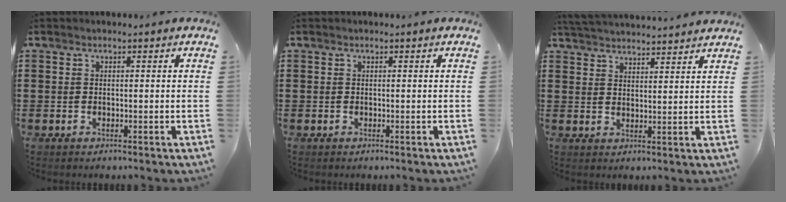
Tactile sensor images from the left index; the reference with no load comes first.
{"total": 0.0}
{"total": 3.4, "force": [3.4, -0.2, 0.2], "torque": [-0.016, -0.016, 0.062]}